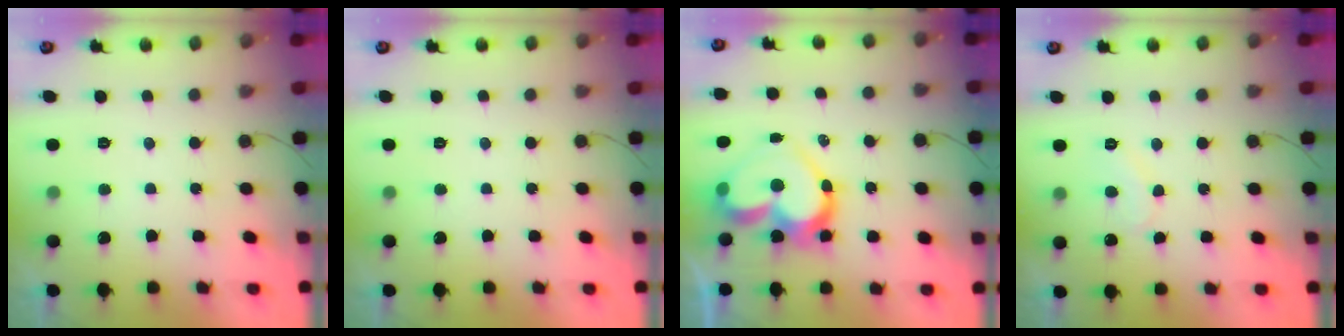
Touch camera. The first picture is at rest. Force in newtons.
{"total": 0.0}
{"total": 17.6, "press": 17.6, "slide": 1.3}
{"total": 7.4, "press": 7.3, "slide": 0.7}